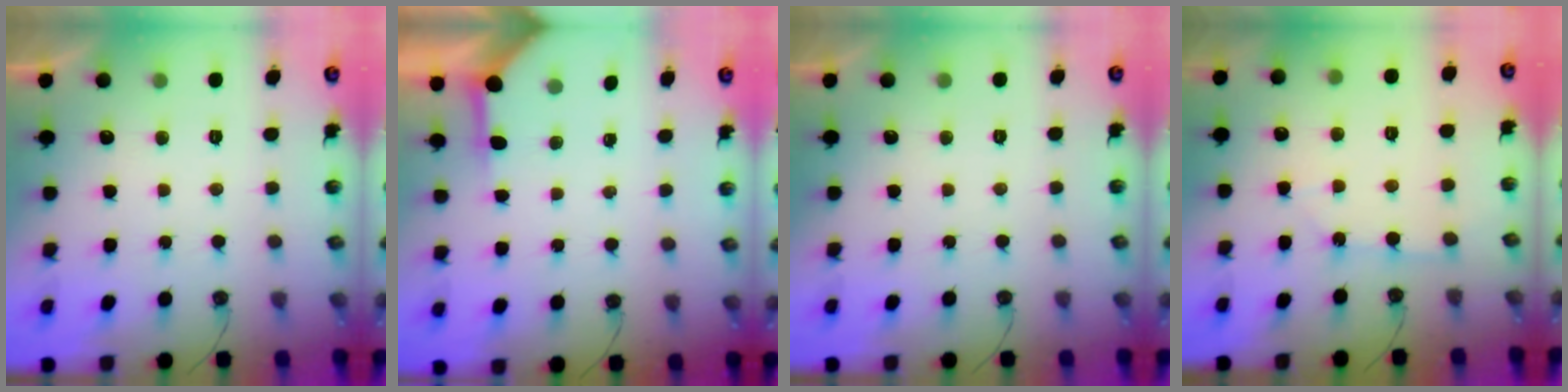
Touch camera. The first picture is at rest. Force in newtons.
{"total": 3.8, "press": 3.8, "slide": 0.5}
{"total": 0.0}
{"total": 3.2, "press": 3.2, "slide": 0.4}